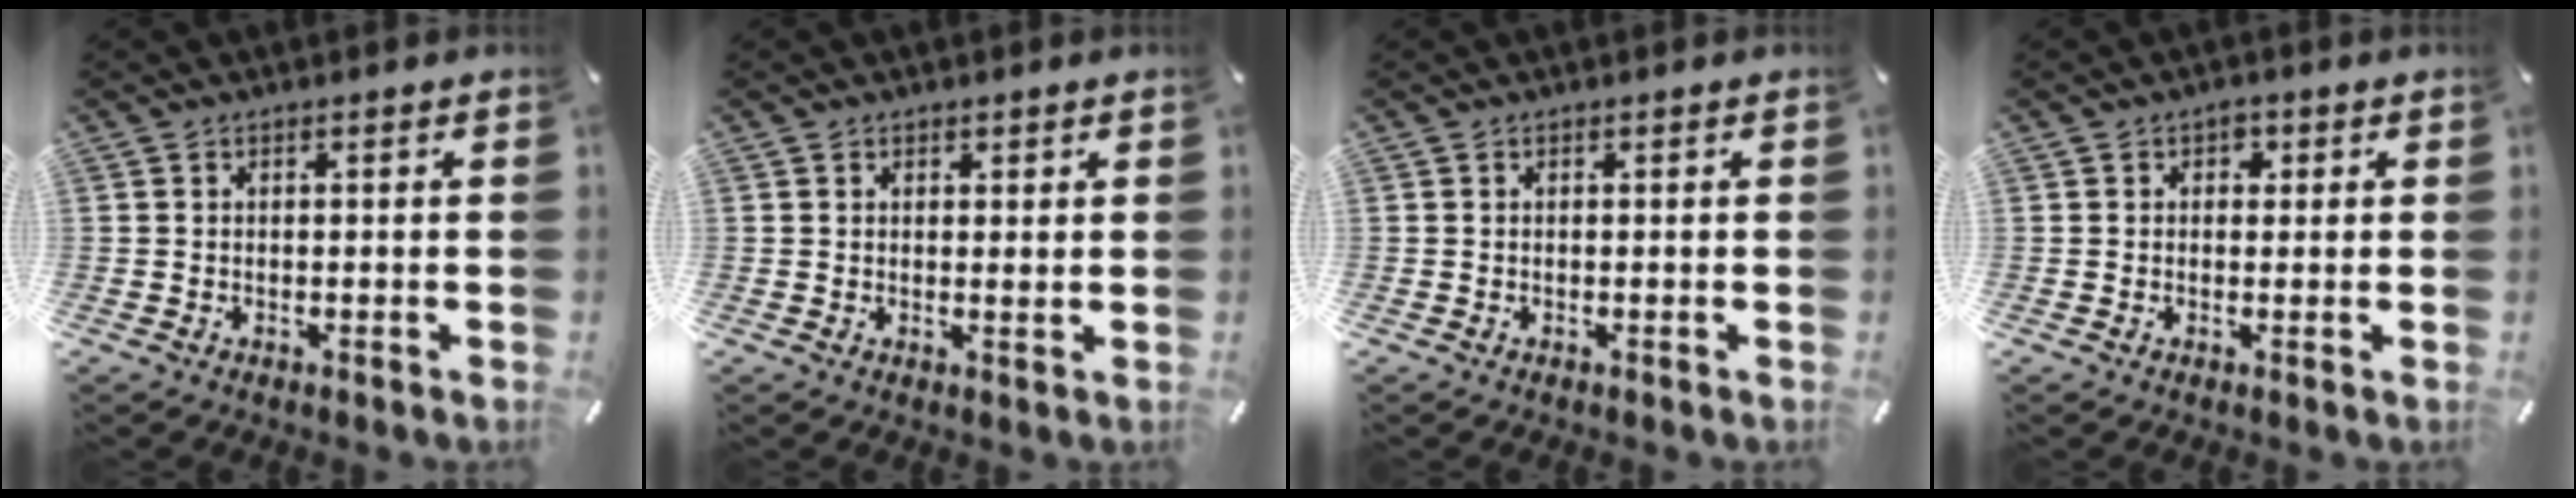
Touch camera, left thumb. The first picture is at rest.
{"total": 1.2, "force": [0.8, 0.8, 0.5], "torque": [-0.002, -0.003, 0.014]}
{"total": 0.0}
{"total": 1.9, "force": [0.4, 1.7, 0.8], "torque": [0.005, -0.002, 0.000]}